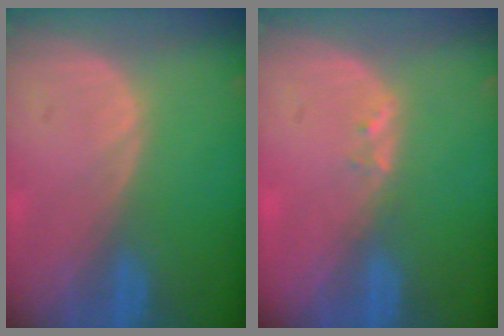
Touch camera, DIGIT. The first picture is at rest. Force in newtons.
{"total": 1.4, "press": 1.3, "slide": 0.7}